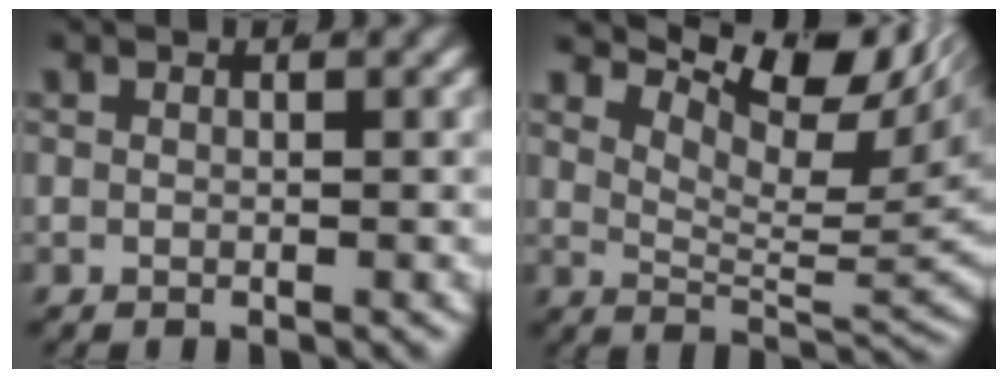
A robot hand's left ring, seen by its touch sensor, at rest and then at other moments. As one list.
[{"total": 9.3, "force": [4.9, 3.3, 7.2], "torque": [-0.084, 0.004, 0.080]}]